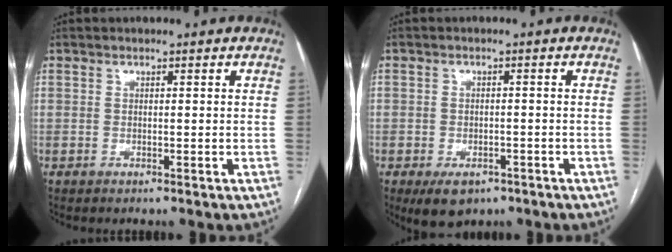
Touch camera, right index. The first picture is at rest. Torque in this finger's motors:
{"motor_torque": [-0.21, -0.17, -0.72, -0.21]}